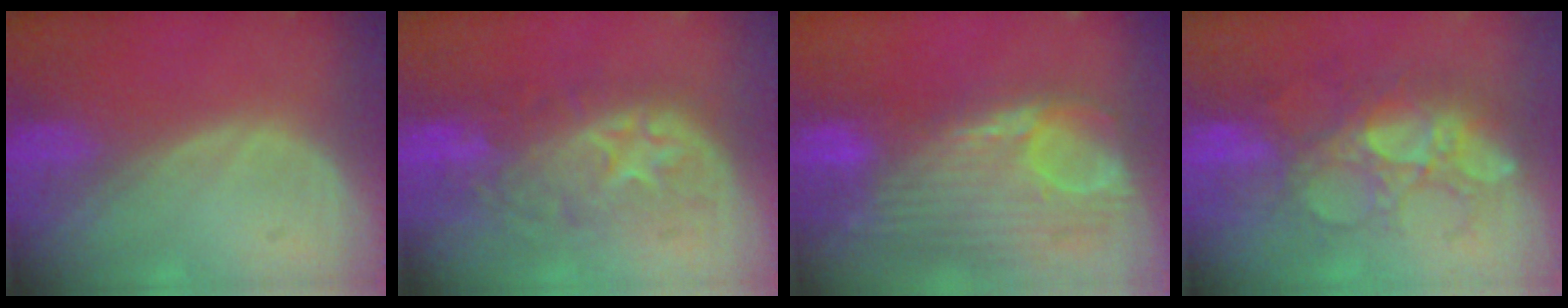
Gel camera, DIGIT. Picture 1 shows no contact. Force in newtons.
{"total": 9.0, "press": 8.7, "slide": 2.3}
{"total": 12.7, "press": 10.7, "slide": 6.9}
{"total": 8.9, "press": 8.7, "slide": 1.6}